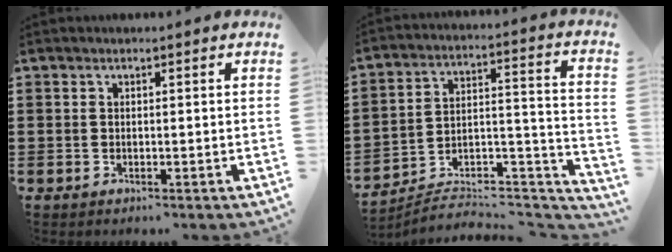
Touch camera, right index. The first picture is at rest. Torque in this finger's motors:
{"motor_torque": [-2.14, 0.00, -1.05, -0.21]}